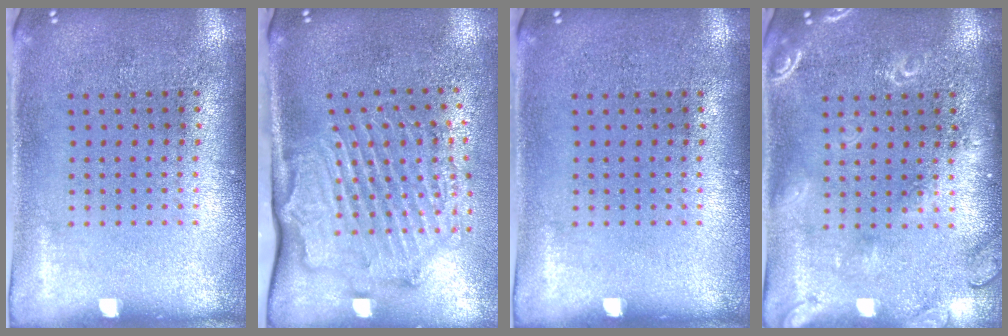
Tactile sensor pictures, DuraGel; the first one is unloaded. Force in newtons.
{"total": 2.1, "press": 2.1, "slide": 0.5}
{"total": 0.0}
{"total": 2.8, "press": 2.7, "slide": 0.4}